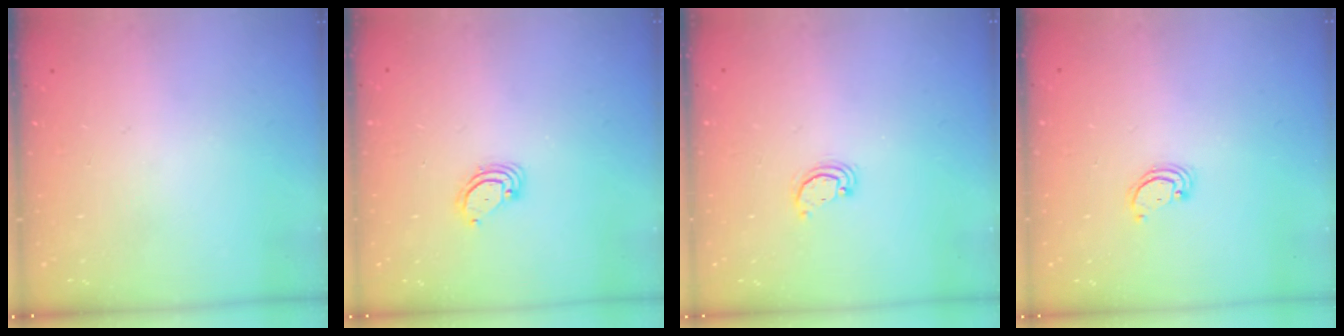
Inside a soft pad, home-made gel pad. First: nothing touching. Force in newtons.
{"total": 3.5, "press": 3.5, "slide": 0.3}
{"total": 2.5, "press": 2.5, "slide": 0.3}
{"total": 1.7, "press": 1.7, "slide": 0.1}